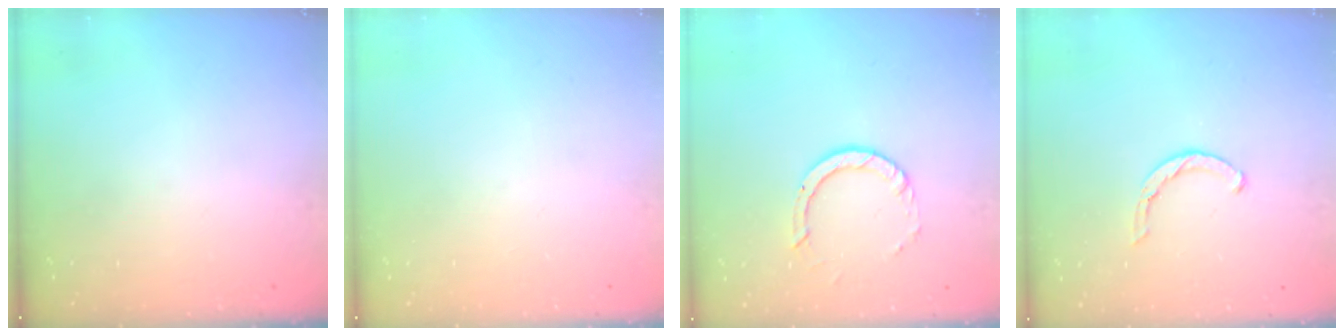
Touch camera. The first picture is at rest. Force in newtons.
{"total": 0.0}
{"total": 4.7, "press": 4.7, "slide": 0.4}
{"total": 3.6, "press": 3.5, "slide": 0.8}